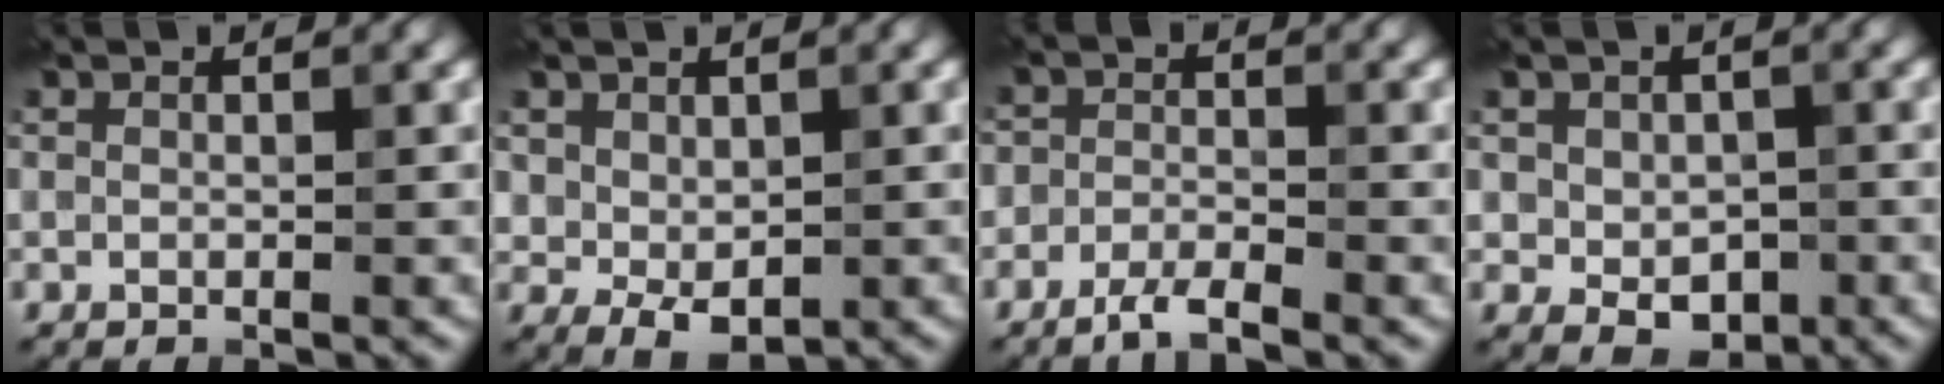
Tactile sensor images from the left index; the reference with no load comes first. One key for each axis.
{"total": 2.9, "fx": 0.5, "fy": 2.1, "fz": 1.9, "tx": -0.032, "ty": -0.010, "tz": 0.017}
{"total": 2.5, "fx": -2.0, "fy": 0.8, "fz": 1.3, "tx": -0.024, "ty": 0.001, "tz": -0.043}
{"total": 3.7, "fx": -0.2, "fy": 2.8, "fz": 2.4, "tx": -0.041, "ty": -0.011, "tz": 0.002}